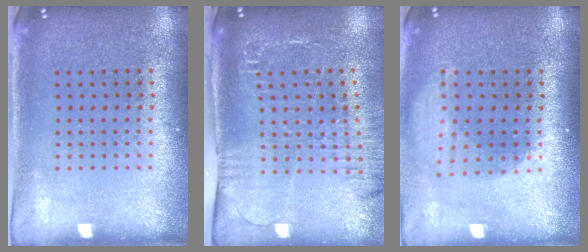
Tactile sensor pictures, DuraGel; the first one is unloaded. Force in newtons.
{"total": 1.9, "press": 1.8, "slide": 0.8}
{"total": 1.6, "press": 1.2, "slide": 1.0}